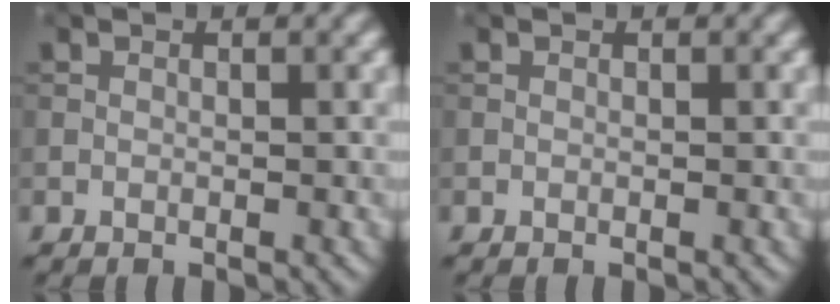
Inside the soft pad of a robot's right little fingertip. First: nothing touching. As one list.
[{"total": 0.0}]